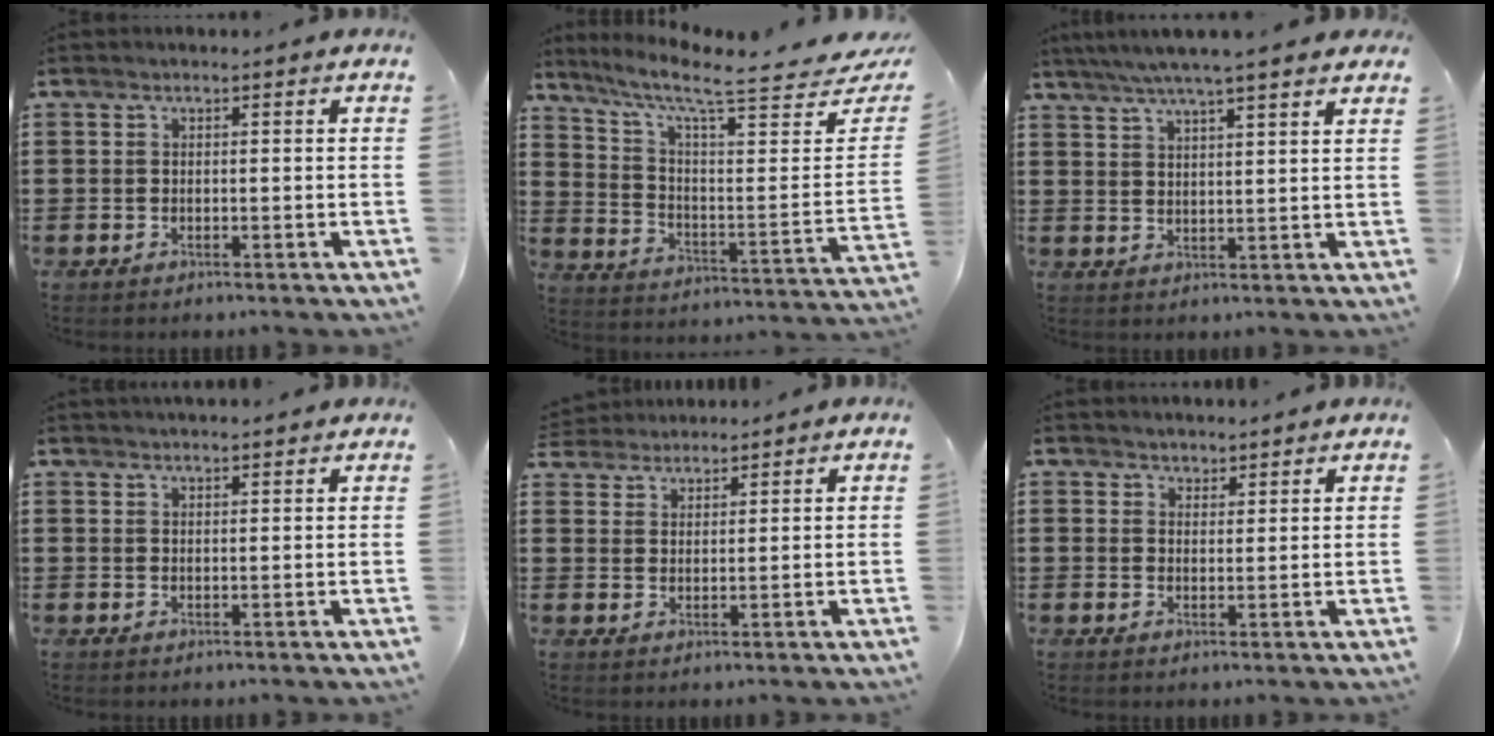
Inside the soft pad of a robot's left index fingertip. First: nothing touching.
{"total": 9.2, "force": [7.4, 0.7, 5.3], "torque": [-0.126, -0.061, 0.119]}
{"total": 5.2, "force": [4.4, -0.1, 2.7], "torque": [-0.065, -0.012, 0.076]}
{"total": 1.7, "force": [1.6, 0.1, 0.2], "torque": [-0.008, 0.001, 0.032]}
{"total": 2.9, "force": [2.8, 0.9, -0.2], "torque": [-0.007, -0.002, 0.053]}
{"total": 2.0, "force": [1.9, 0.6, -0.3], "torque": [0.001, 0.001, 0.038]}